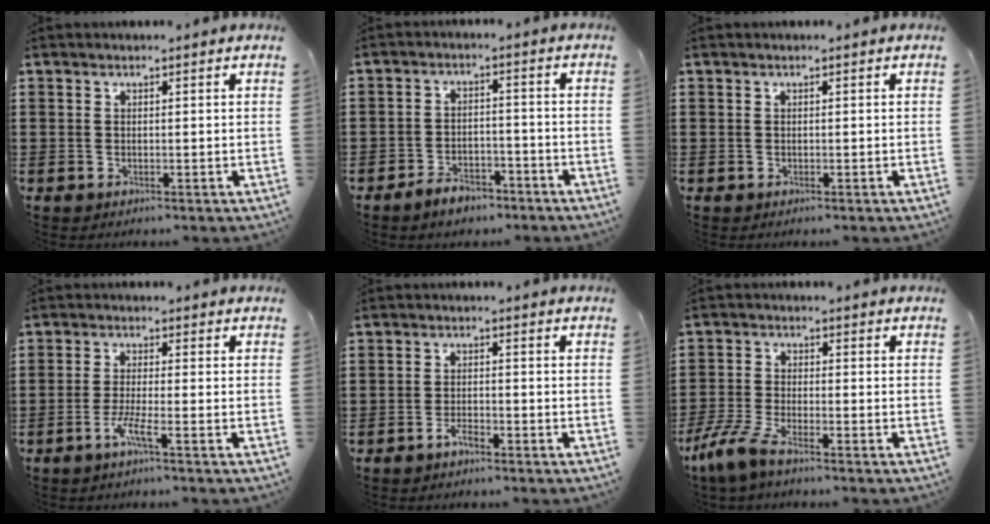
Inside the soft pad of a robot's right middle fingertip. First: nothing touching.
{"total": 3.8, "force": [-3.4, 1.3, 0.9], "torque": [-0.016, 0.014, -0.066]}
{"total": 0.0}
{"total": 3.8, "force": [-2.2, 0.1, 3.0], "torque": [-0.067, -0.004, -0.045]}
{"total": 2.5, "force": [-1.9, 0.6, 1.4], "torque": [-0.033, 0.002, -0.040]}
{"total": 5.5, "force": [-4.2, 0.8, 3.4], "torque": [-0.099, -0.016, -0.089]}